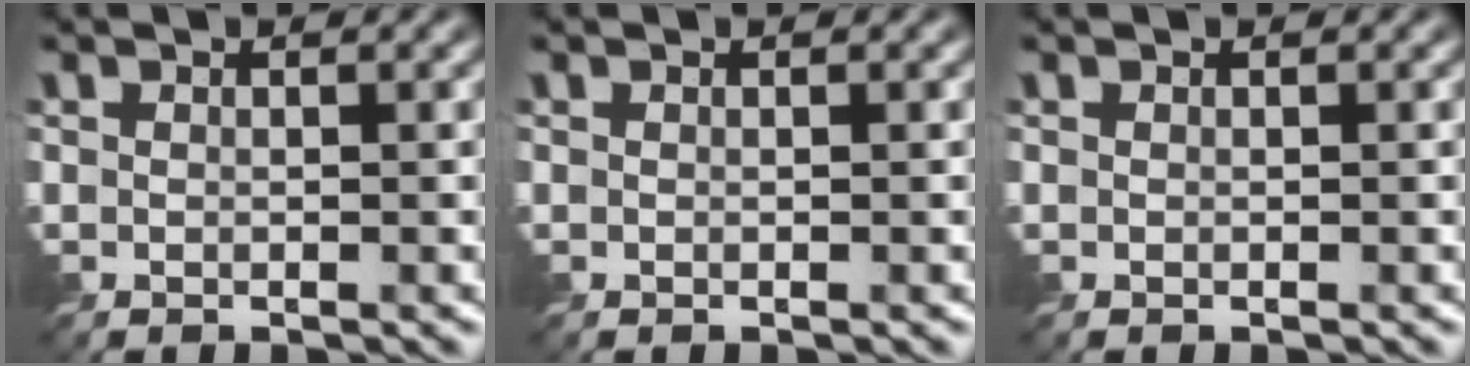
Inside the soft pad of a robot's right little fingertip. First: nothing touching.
{"total": 0.0}
{"total": 0.0}